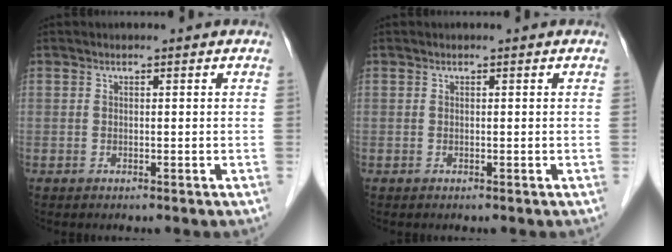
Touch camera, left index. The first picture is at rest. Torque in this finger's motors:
{"motor_torque": [0.02, 0.02, 0.00, 0.00]}